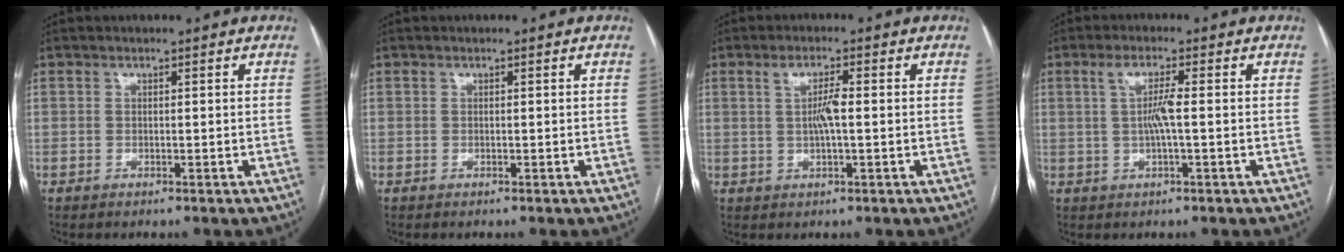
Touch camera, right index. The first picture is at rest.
{"total": 0.0}
{"total": 3.5, "force": [0.3, 0.4, 3.5], "torque": [-0.068, 0.003, 0.008]}
{"total": 3.9, "force": [0.3, 0.1, 3.9], "torque": [-0.078, 0.006, 0.009]}